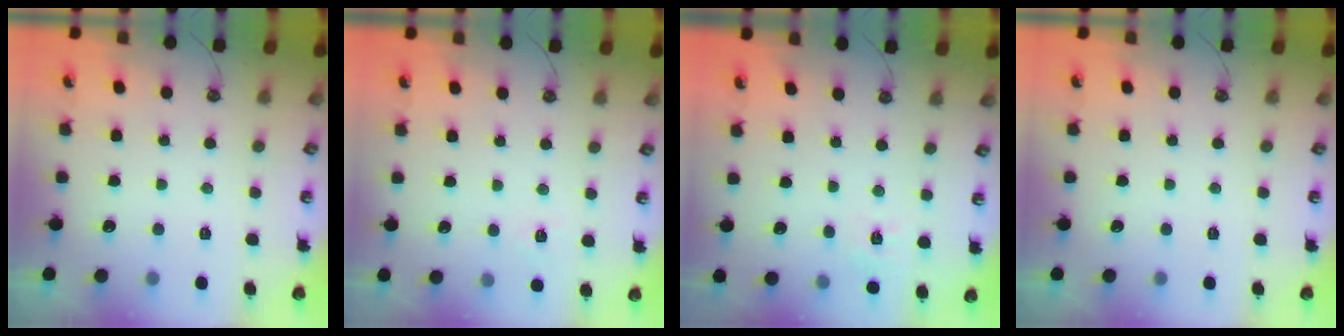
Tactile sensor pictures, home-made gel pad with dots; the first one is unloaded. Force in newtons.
{"total": 3.5, "press": 3.4, "slide": 0.4}
{"total": 5.9, "press": 5.9, "slide": 0.7}
{"total": 0.0}